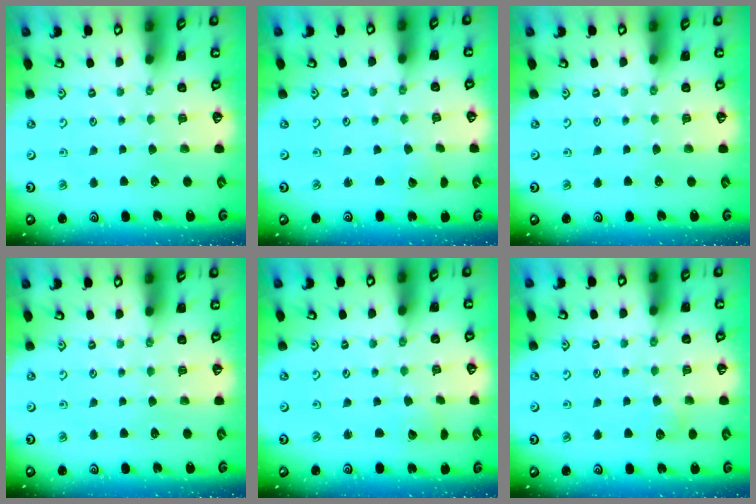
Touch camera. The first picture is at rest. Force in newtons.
{"total": 1.0, "press": 1.0, "slide": 0.1}
{"total": 0.0}
{"total": 0.0}
{"total": 2.6, "press": 2.6, "slide": 0.1}
{"total": 6.0, "press": 6.0, "slide": 0.5}